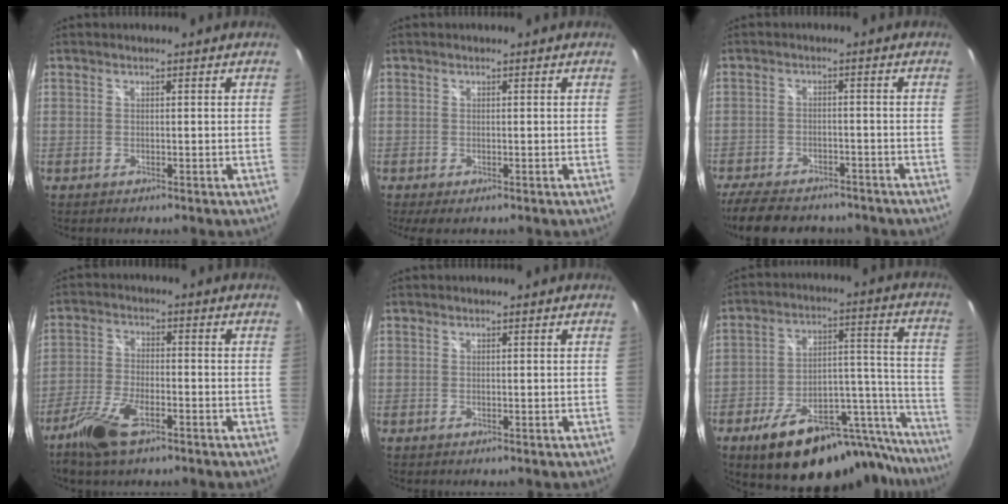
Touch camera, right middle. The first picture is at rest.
{"total": 2.0, "force": [-1.0, 0.6, 1.6], "torque": [-0.030, -0.009, -0.012]}
{"total": 12.9, "force": [-10.5, 4.9, 5.5], "torque": [-0.132, -0.019, -0.163]}
{"total": 9.0, "force": [-5.7, 3.4, 6.0], "torque": [-0.144, -0.010, -0.116]}
{"total": 0.0}
{"total": 27.9, "force": [-22.3, 10.1, 13.4], "torque": [-0.171, 0.047, -0.295]}